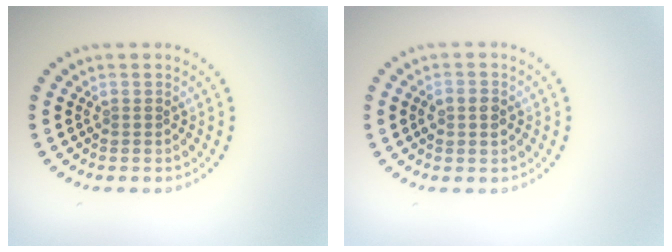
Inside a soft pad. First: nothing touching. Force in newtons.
{"total": 1.8, "press": 1.8, "slide": 0.1}